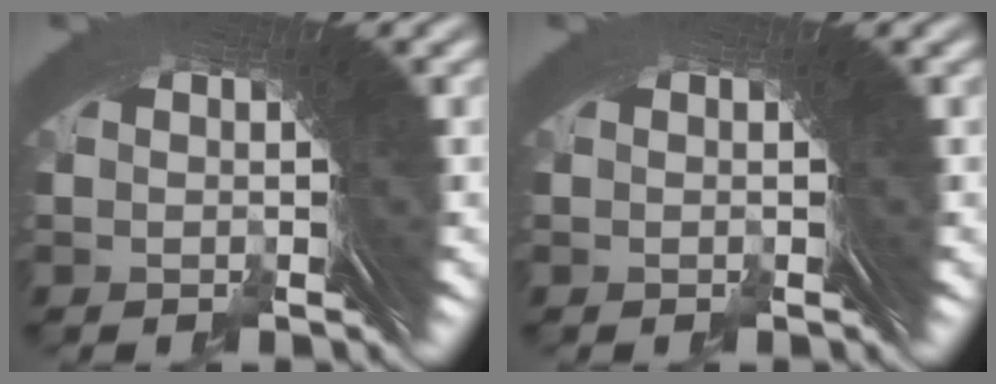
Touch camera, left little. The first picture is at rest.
{"total": 0.0}